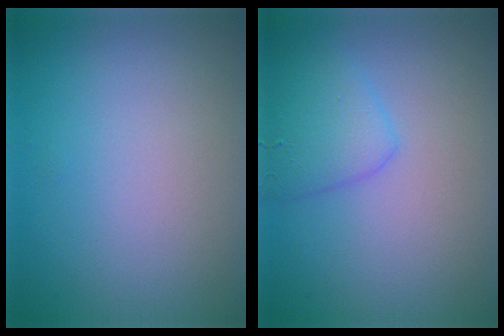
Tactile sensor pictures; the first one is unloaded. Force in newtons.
{"total": 2.6, "press": 2.6, "slide": 0.2}